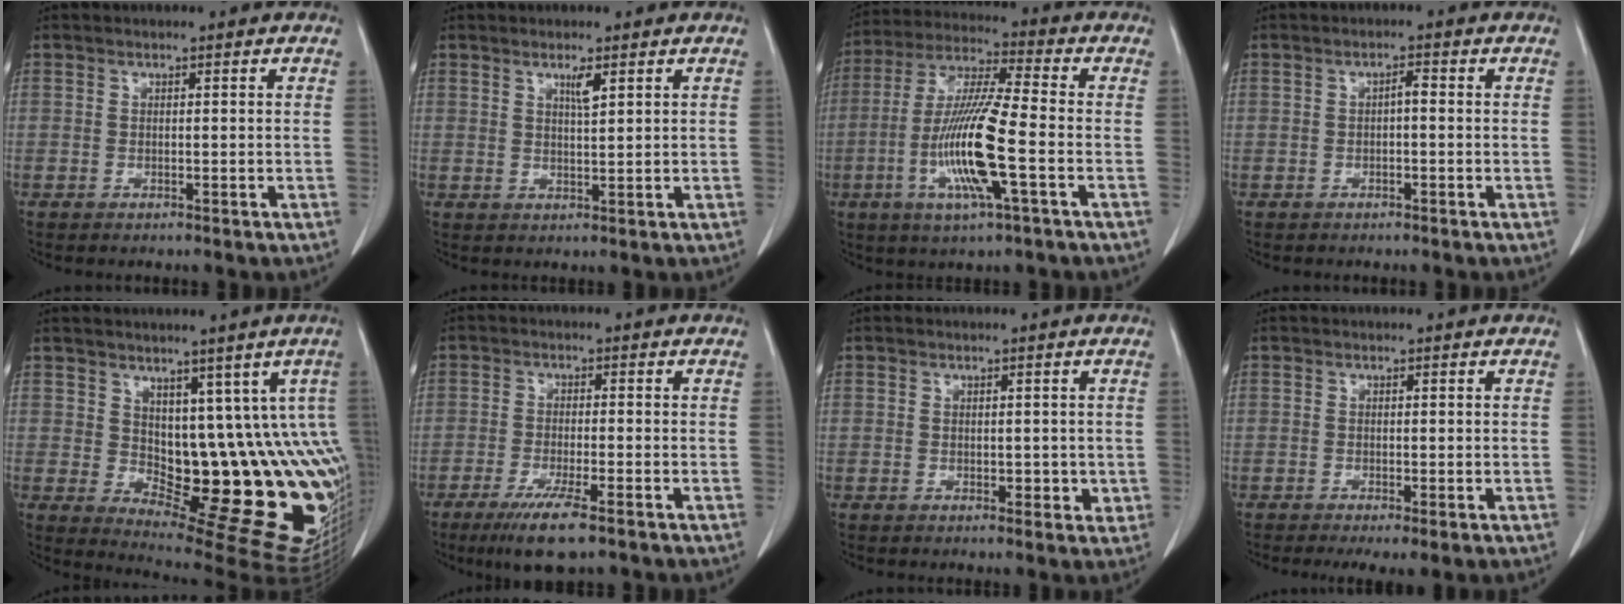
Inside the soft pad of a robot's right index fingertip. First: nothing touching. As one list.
[{"total": 2.3, "force": [1.4, 0.2, 1.8], "torque": [-0.035, -0.003, 0.028]}, {"total": 14.0, "force": [-3.7, 0.7, 13.5], "torque": [-0.275, -0.011, -0.075]}, {"total": 1.3, "force": [0.0, 0.5, 1.2], "torque": [-0.020, 0.005, 0.002]}, {"total": 15.1, "force": [2.7, 6.8, 13.2], "torque": [-0.142, -0.003, 0.054]}, {"total": 6.3, "force": [-4.0, 0.5, 4.8], "torque": [-0.091, -0.017, -0.065]}, {"total": 2.4, "force": [0.0, 1.8, 1.7], "torque": [-0.016, 0.000, 0.006]}, {"total": 3.5, "force": [-1.3, 0.9, 3.1], "torque": [-0.051, -0.007, -0.014]}]